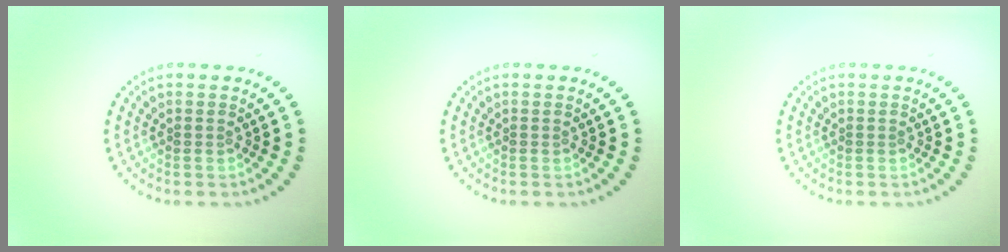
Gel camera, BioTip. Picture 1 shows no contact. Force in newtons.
{"total": 0.0}
{"total": 0.0}